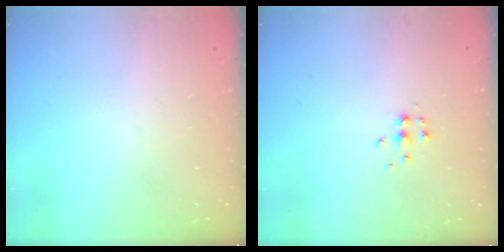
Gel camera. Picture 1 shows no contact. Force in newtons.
{"total": 5.3, "press": 5.3, "slide": 0.5}